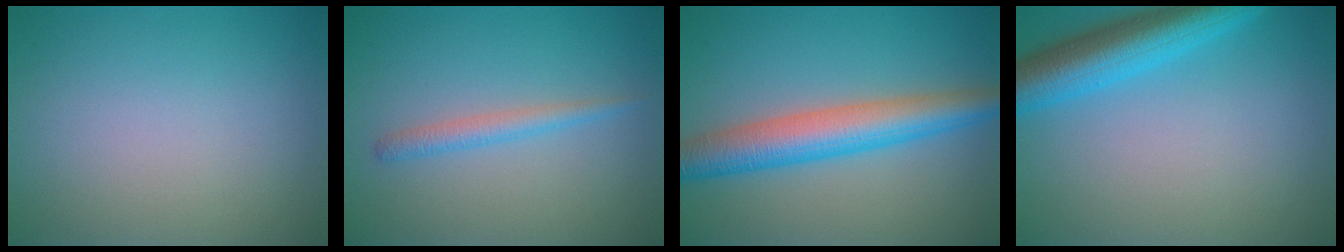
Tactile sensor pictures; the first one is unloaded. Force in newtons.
{"total": 1.7, "press": 1.7, "slide": 0.0}
{"total": 6.3, "press": 6.3, "slide": 0.0}
{"total": 6.3, "press": 6.3, "slide": 0.2}